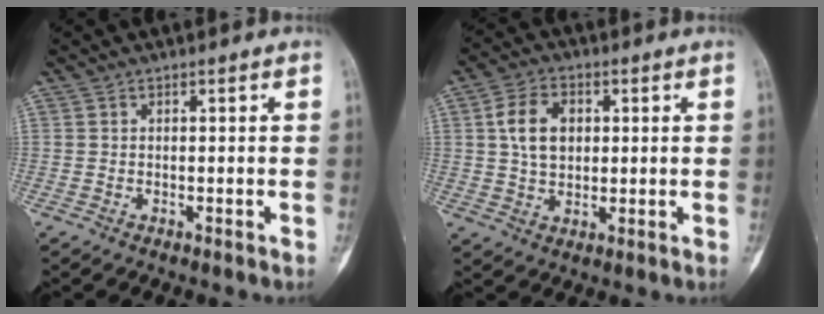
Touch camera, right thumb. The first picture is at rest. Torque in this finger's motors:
{"motor_torque": [-0.47, 0.77, 0.83, 0.06, 0.05]}